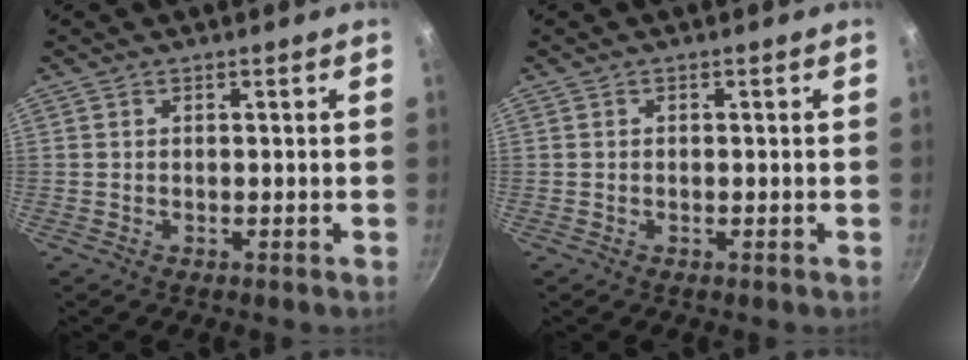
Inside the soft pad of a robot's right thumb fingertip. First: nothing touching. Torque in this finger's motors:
{"motor_torque": [-0.37, -0.09, -0.26, 0.34, -0.03]}